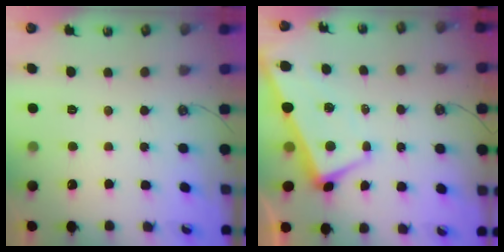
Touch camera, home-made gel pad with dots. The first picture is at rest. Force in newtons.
{"total": 1.5, "press": 1.3, "slide": 0.7}